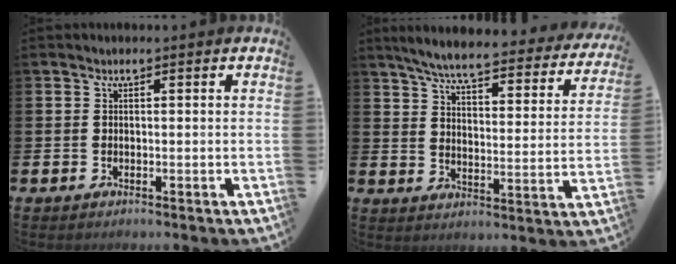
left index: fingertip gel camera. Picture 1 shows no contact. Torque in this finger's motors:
{"motor_torque": [0.98, -1.16, 0.60, 0.21]}